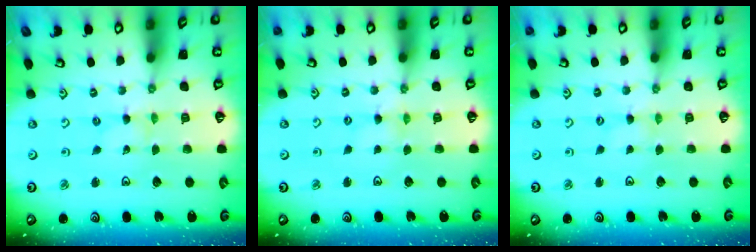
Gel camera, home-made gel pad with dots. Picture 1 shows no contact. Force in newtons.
{"total": 2.2, "press": 2.2, "slide": 0.4}
{"total": 0.0}